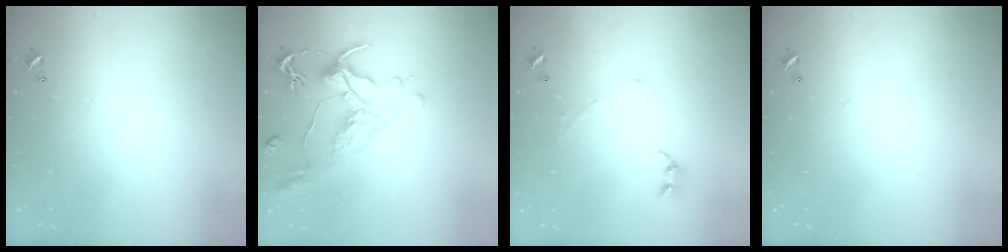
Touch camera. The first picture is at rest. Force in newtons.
{"total": 1.7, "press": 0.9, "slide": 1.4}
{"total": 2.9, "press": 2.9, "slide": 0.4}
{"total": 0.0}